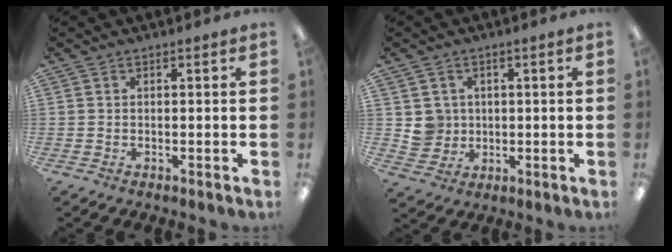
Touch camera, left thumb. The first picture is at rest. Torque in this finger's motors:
{"motor_torque": [-0.11, 0.22, -0.10, 0.09, 0.02]}